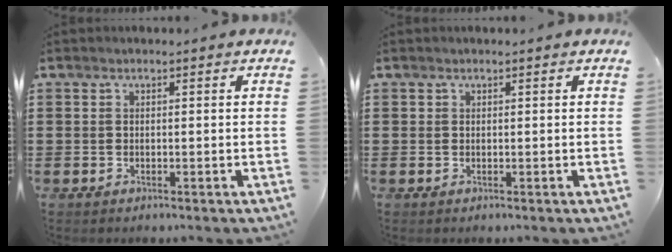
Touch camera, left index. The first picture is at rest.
{"total": 0.0}